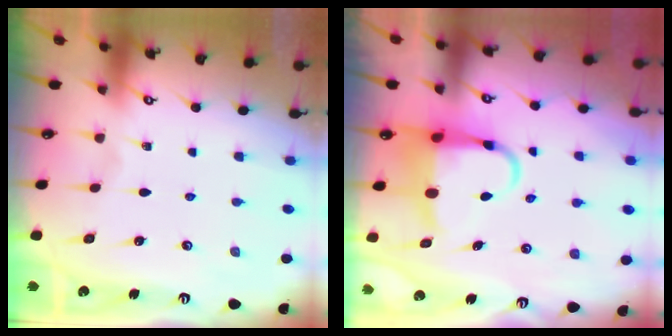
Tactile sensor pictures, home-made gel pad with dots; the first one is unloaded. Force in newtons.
{"total": 6.6, "press": 6.4, "slide": 1.6}